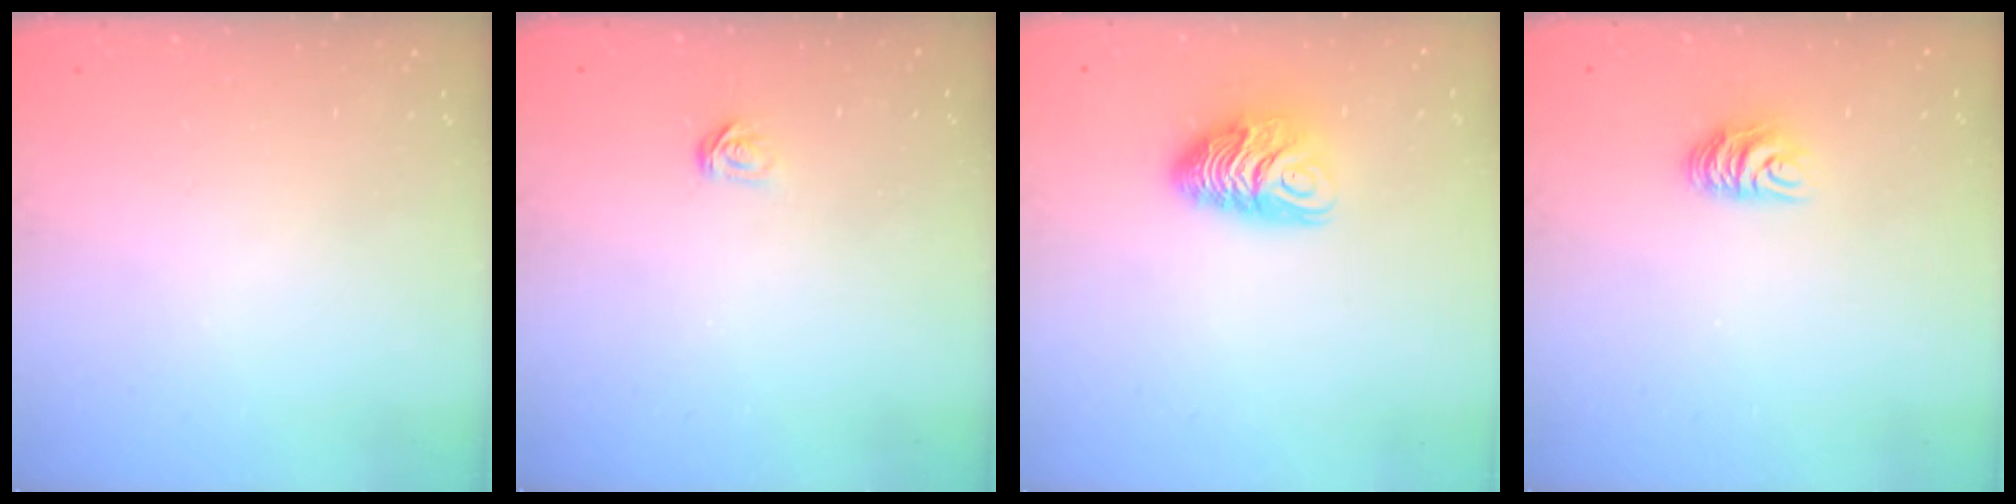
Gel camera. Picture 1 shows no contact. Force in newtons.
{"total": 2.5, "press": 2.5, "slide": 0.2}
{"total": 9.3, "press": 9.3, "slide": 0.7}
{"total": 6.2, "press": 6.2, "slide": 0.4}